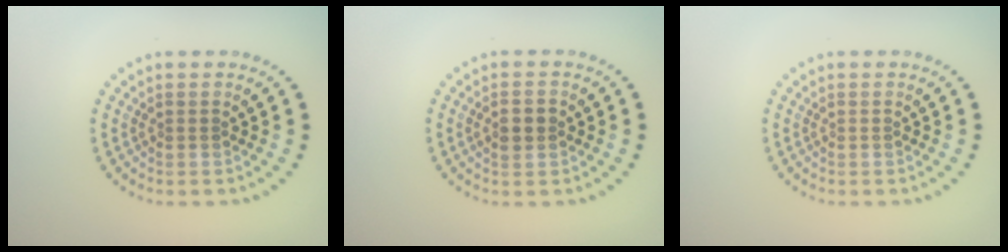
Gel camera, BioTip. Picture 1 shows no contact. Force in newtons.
{"total": 1.7, "press": 1.7, "slide": 0.1}
{"total": 0.0}